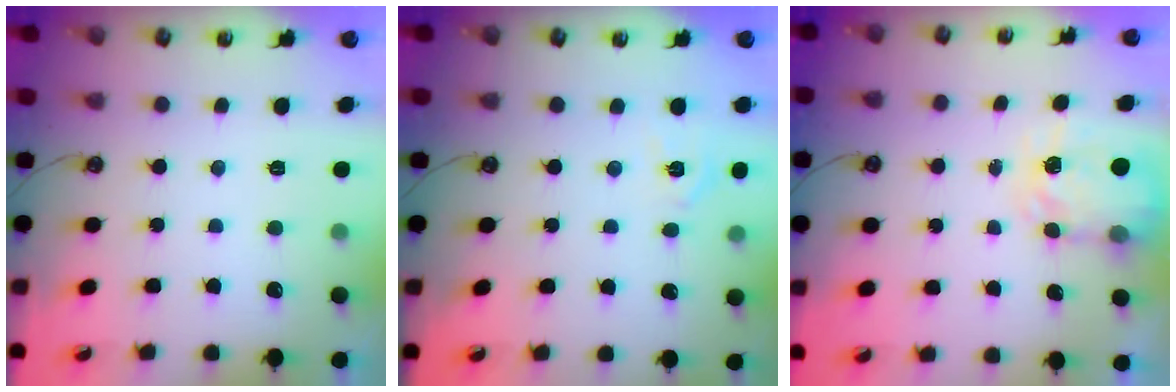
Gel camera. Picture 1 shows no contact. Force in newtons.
{"total": 3.5, "press": 3.5, "slide": 0.1}
{"total": 4.9, "press": 4.9, "slide": 0.4}